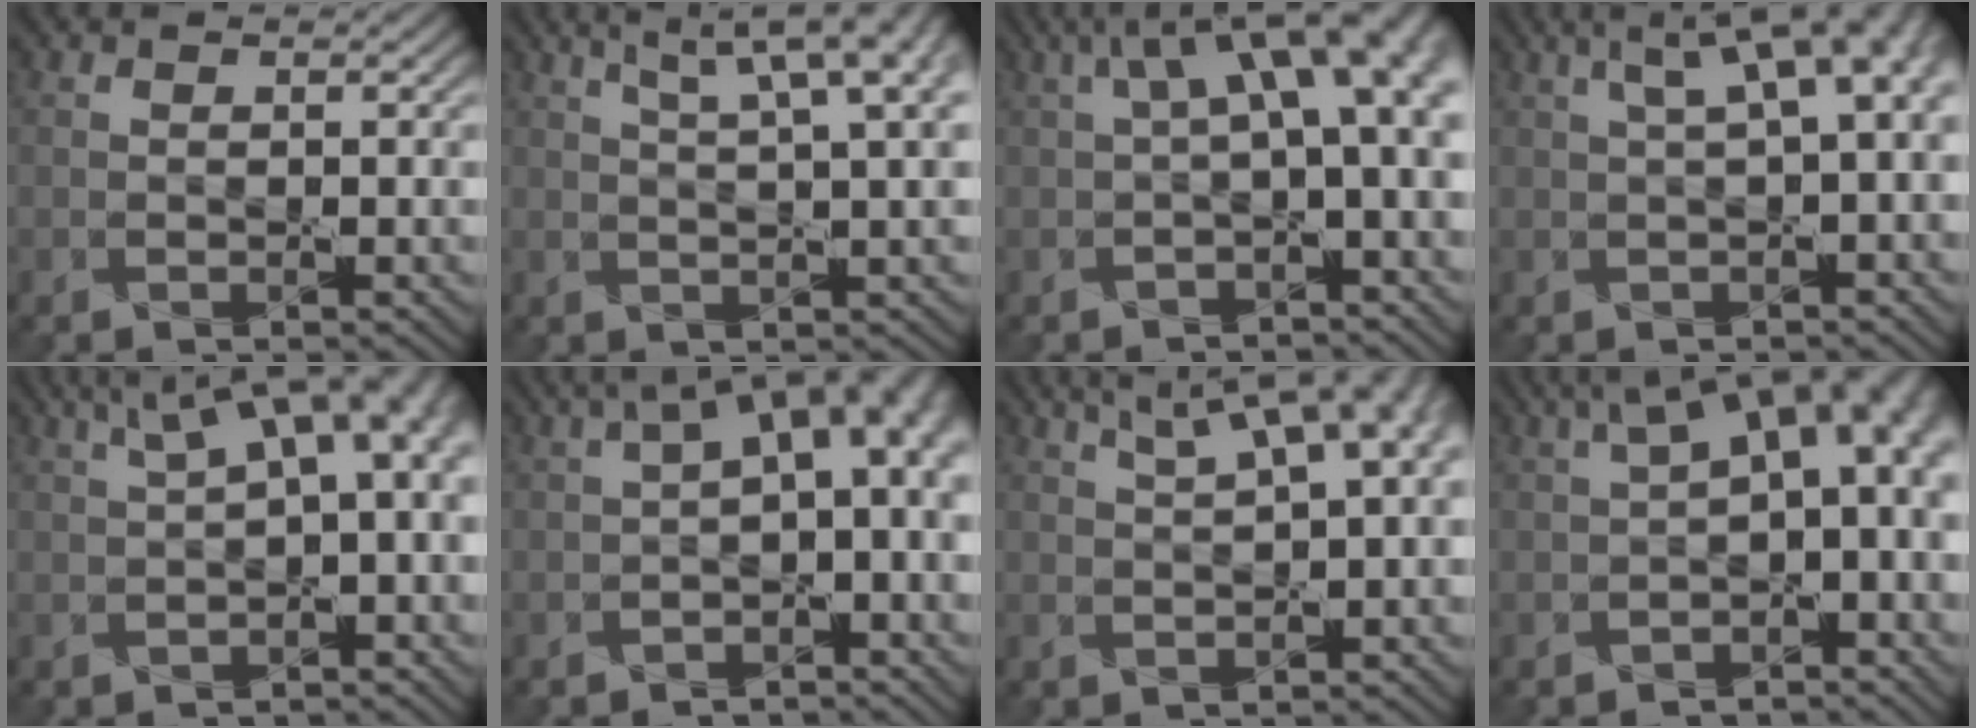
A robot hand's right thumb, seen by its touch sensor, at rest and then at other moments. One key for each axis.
{"total": 9.6, "fx": 5.2, "fy": 2.3, "fz": 7.7, "tx": -0.096, "ty": 0.032, "tz": 0.064}
{"total": 10.0, "fx": 2.3, "fy": 3.8, "fz": 9.0, "tx": -0.136, "ty": 0.013, "tz": 0.041}
{"total": 7.9, "fx": 2.3, "fy": 2.7, "fz": 7.1, "tx": -0.088, "ty": 0.023, "tz": 0.037}
{"total": 9.1, "fx": 2.9, "fy": 3.4, "fz": 8.0, "tx": -0.116, "ty": 0.017, "tz": 0.048}
{"total": 10.1, "fx": 1.2, "fy": 5.2, "fz": 8.5, "tx": -0.119, "ty": -0.001, "tz": 0.027}
{"total": 9.2, "fx": 3.9, "fy": 3.2, "fz": 7.6, "tx": -0.106, "ty": 0.026, "tz": 0.055}
{"total": 11.0, "fx": 1.7, "fy": 5.5, "fz": 9.4, "tx": -0.131, "ty": 0.003, "tz": 0.037}